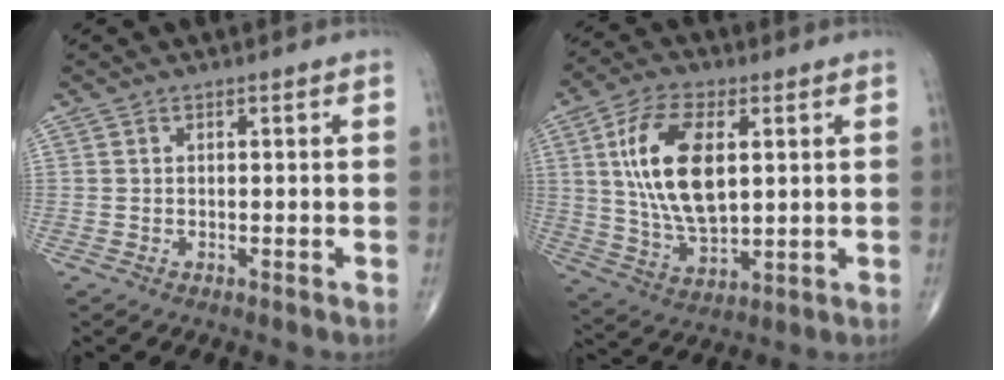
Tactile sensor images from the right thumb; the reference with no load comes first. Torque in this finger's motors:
{"motor_torque": [-0.83, 1.60, 1.17, 0.96, 0.21]}